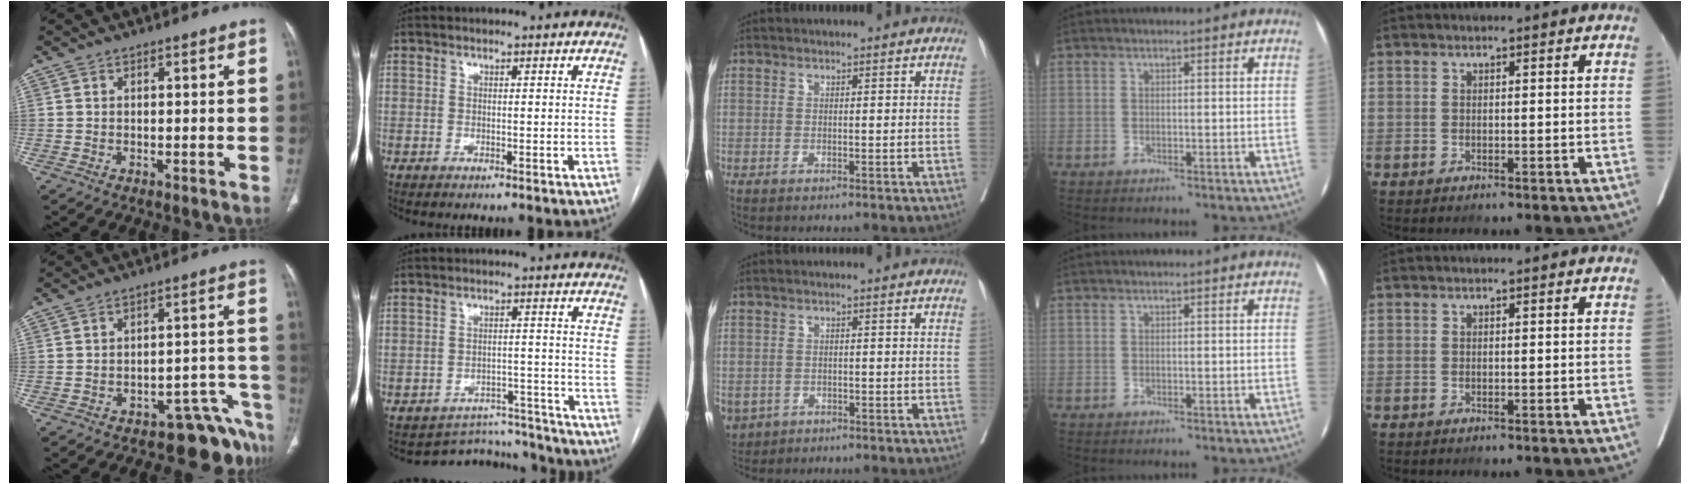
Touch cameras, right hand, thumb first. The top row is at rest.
{"thumb": {"total": 8.2, "force": [-7.4, 3.4, 0.4], "torque": [0.051, 0.107, -0.097]}, "index": {"total": 8.5, "force": [-7.9, 2.6, -1.6], "torque": [0.034, 0.041, -0.103]}, "middle": {"total": 5.8, "force": [-2.8, 4.7, 1.8], "torque": [-0.043, -0.001, -0.040]}}